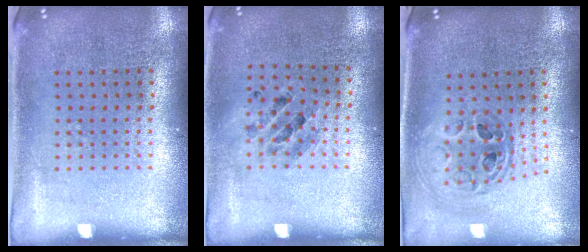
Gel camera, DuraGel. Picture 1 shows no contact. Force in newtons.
{"total": 0.9, "press": 0.9, "slide": 0.1}
{"total": 1.0, "press": 1.0, "slide": 0.2}